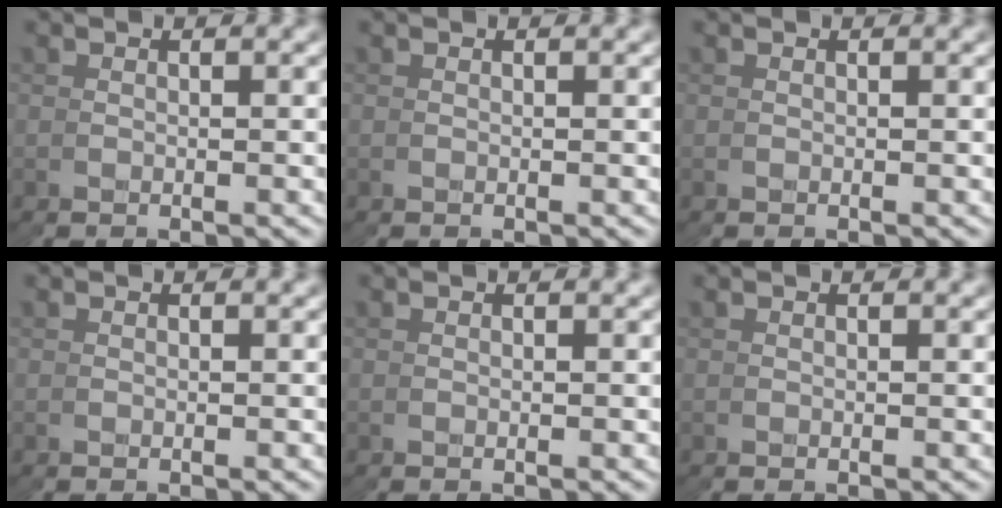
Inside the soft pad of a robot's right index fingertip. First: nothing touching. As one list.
[{"total": 0.0}, {"total": 0.0}, {"total": 0.0}, {"total": 0.0}, {"total": 0.0}]